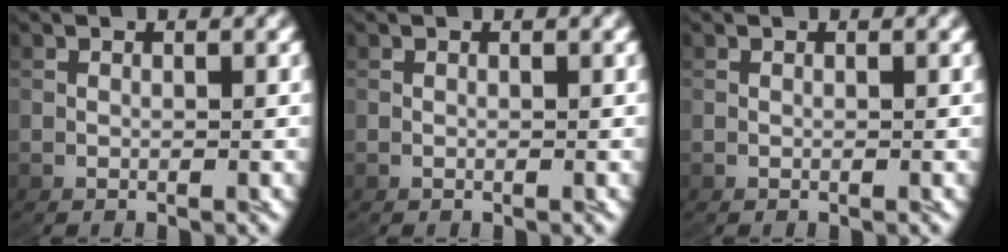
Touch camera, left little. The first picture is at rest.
{"total": 0.0}
{"total": 0.0}